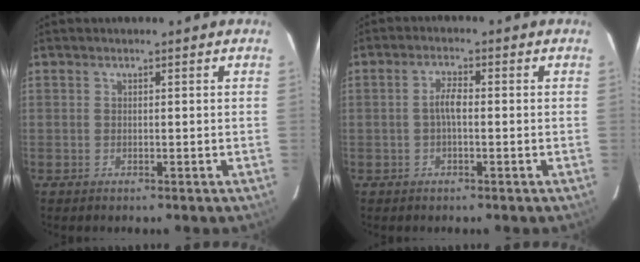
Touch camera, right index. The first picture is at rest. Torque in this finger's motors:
{"motor_torque": [0.17, -0.05, 0.22, 0.07]}